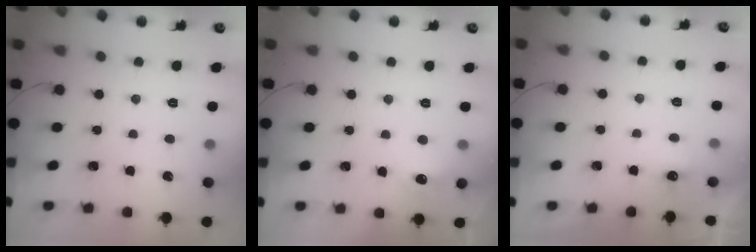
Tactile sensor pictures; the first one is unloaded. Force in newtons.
{"total": 6.5, "press": 6.4, "slide": 1.2}
{"total": 2.9, "press": 2.8, "slide": 0.8}